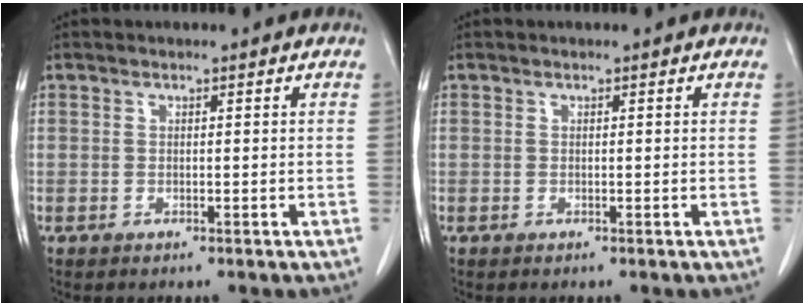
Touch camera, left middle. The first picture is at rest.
{"total": 0.0}